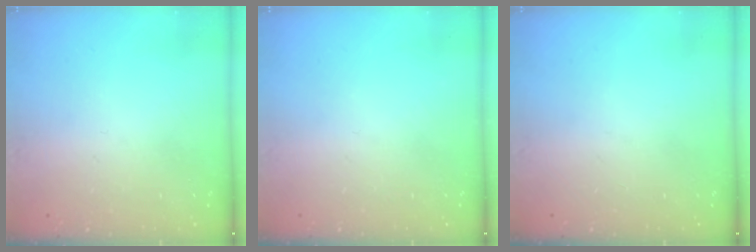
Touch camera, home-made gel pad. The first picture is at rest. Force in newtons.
{"total": 0.0}
{"total": 0.0}